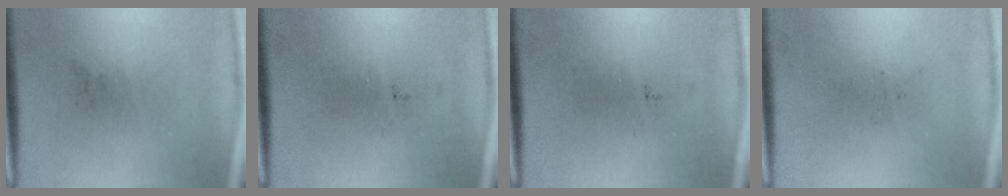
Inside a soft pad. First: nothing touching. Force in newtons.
{"total": 0.0}
{"total": 0.0}
{"total": 0.0}